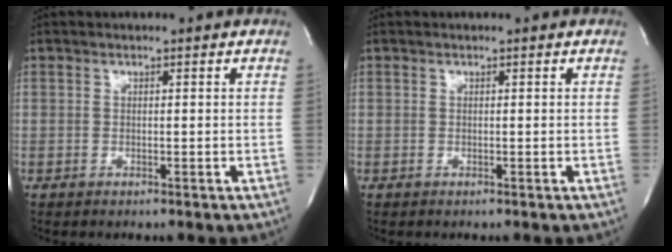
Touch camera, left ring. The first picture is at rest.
{"total": 0.0}